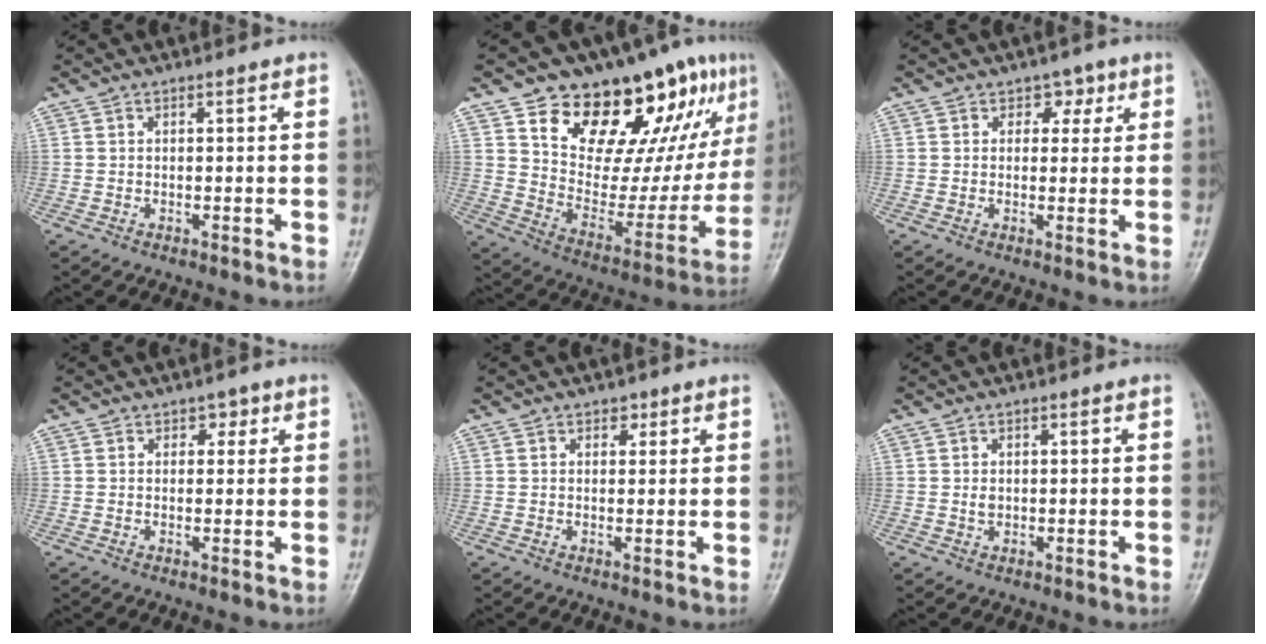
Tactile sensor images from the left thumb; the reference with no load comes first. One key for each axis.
{"total": 27.5, "fx": 15.2, "fy": 12.6, "fz": 19.1, "tx": -0.232, "ty": -0.037, "tz": 0.245}
{"total": 3.3, "fx": 1.6, "fy": 2.6, "fz": 1.3, "tx": 0.013, "ty": -0.005, "tz": 0.017}
{"total": 2.2, "fx": 1.1, "fy": 1.7, "fz": 0.9, "tx": 0.010, "ty": -0.002, "tz": 0.010}
{"total": 1.7, "fx": 1.0, "fy": 1.3, "fz": 0.6, "tx": 0.008, "ty": -0.005, "tz": 0.012}
{"total": 1.1, "fx": 0.2, "fy": 0.9, "fz": 0.7, "tx": -0.009, "ty": -0.001, "tz": 0.006}